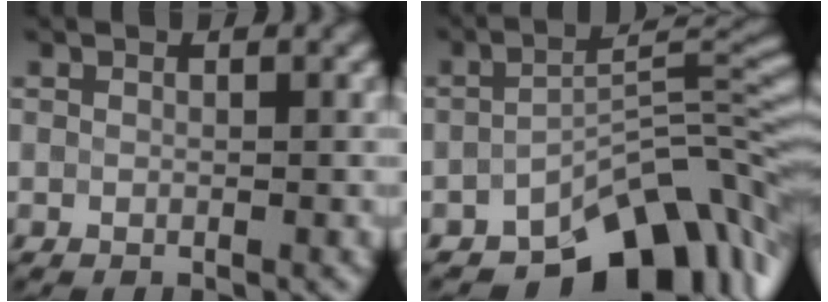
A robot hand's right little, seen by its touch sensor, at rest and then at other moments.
{"total": 9.7, "force": [-6.7, 3.5, 6.1], "torque": [-0.074, 0.007, -0.108]}